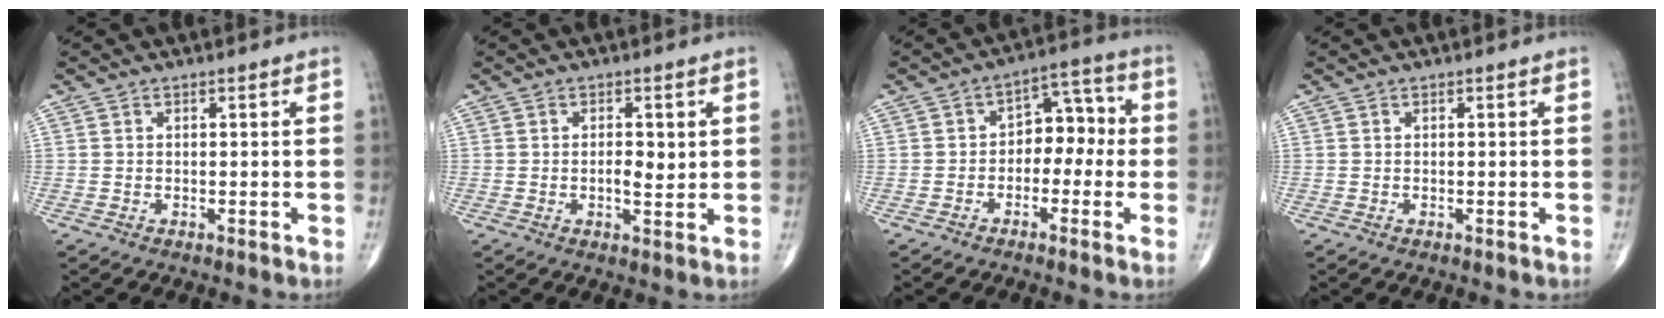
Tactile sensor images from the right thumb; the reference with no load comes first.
{"total": 3.5, "force": [0.3, 1.6, 3.1], "torque": [-0.045, -0.004, 0.005]}
{"total": 7.6, "force": [-1.1, 5.1, 5.5], "torque": [-0.039, 0.038, -0.031]}
{"total": 0.0}